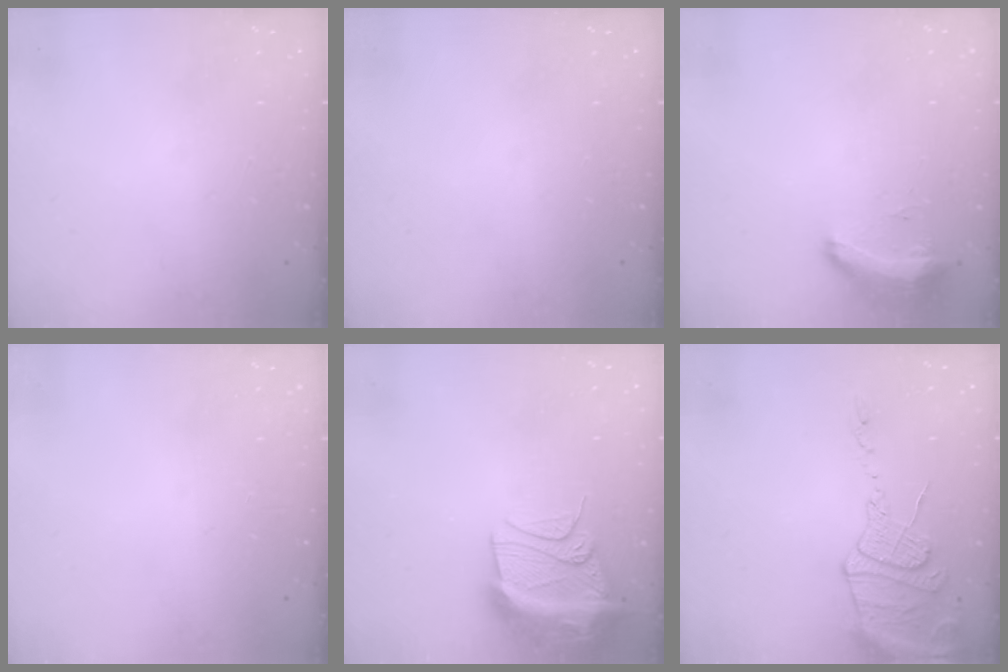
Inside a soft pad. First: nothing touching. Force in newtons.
{"total": 0.0}
{"total": 9.0, "press": 8.7, "slide": 2.3}
{"total": 0.0}
{"total": 15.8, "press": 15.7, "slide": 1.6}
{"total": 14.4, "press": 14.4, "slide": 1.4}